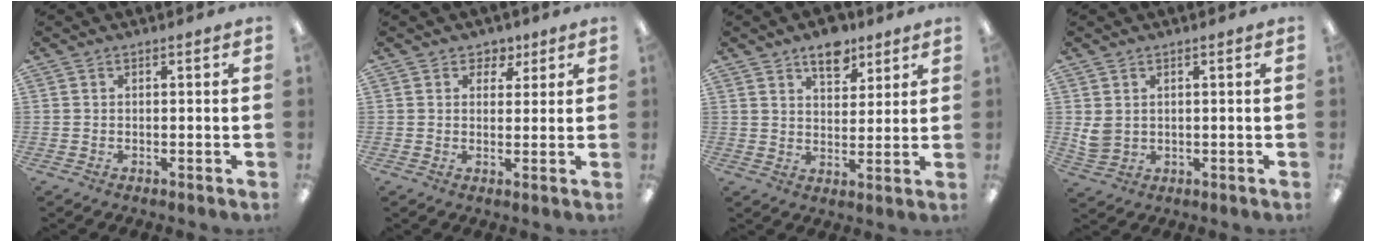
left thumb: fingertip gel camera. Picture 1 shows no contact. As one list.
[{"total": 3.9, "force": [2.3, 3.1, 0.7], "torque": [0.000, -0.005, 0.037]}, {"total": 8.7, "force": [6.3, 4.7, 3.8], "torque": [-0.036, -0.034, 0.108]}, {"total": 3.8, "force": [1.6, 2.9, 1.8], "torque": [-0.036, -0.004, 0.030]}]